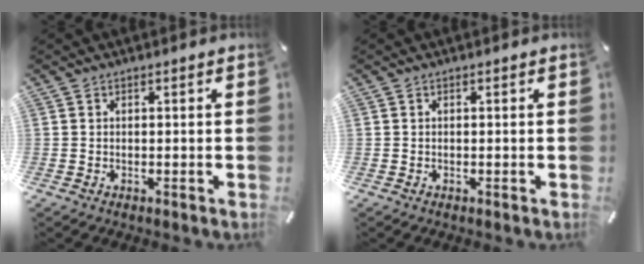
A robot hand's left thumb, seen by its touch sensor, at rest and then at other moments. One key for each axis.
{"total": 0.0}